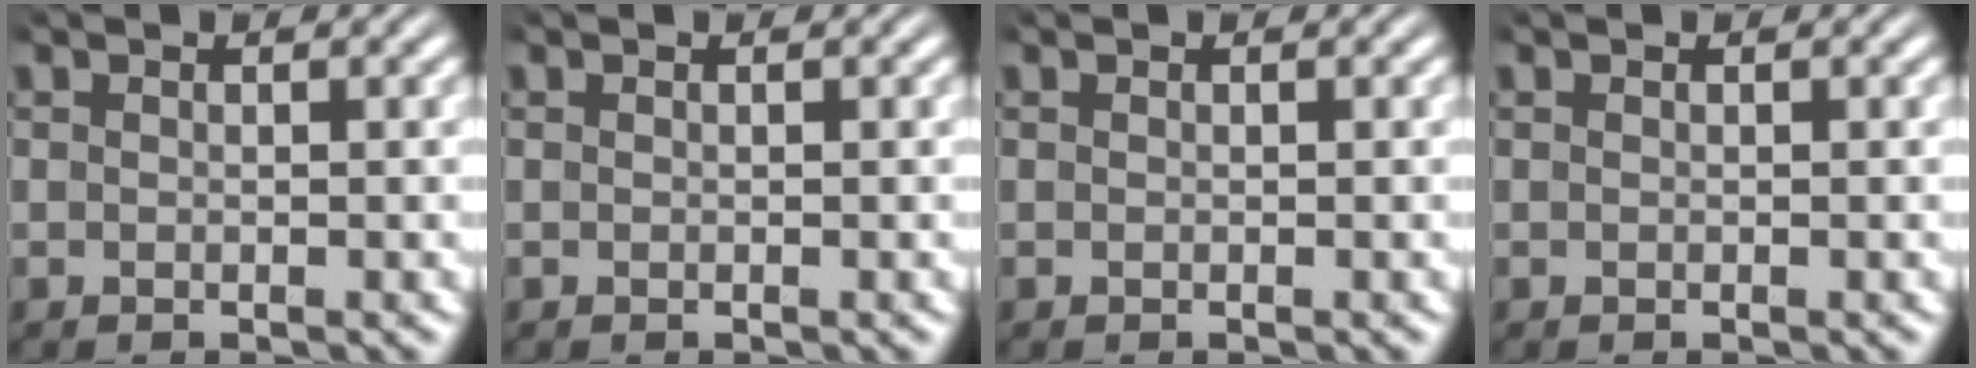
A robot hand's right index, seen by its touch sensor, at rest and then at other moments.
{"total": 0.0}
{"total": 0.0}
{"total": 0.0}